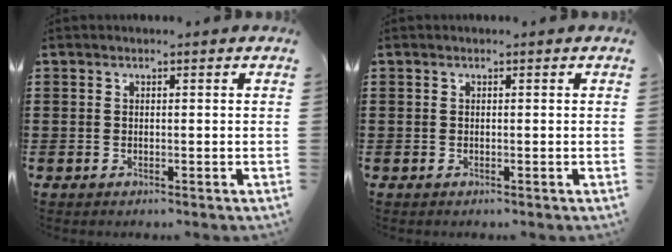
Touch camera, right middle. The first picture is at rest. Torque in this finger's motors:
{"motor_torque": [-0.13, 0.09, 0.00, 0.02]}